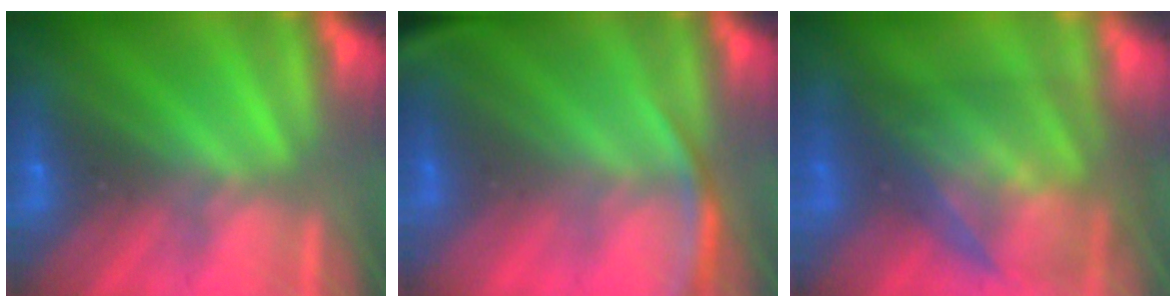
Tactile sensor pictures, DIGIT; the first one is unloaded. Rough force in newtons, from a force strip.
{"total": 2.6}
{"total": 5.8}